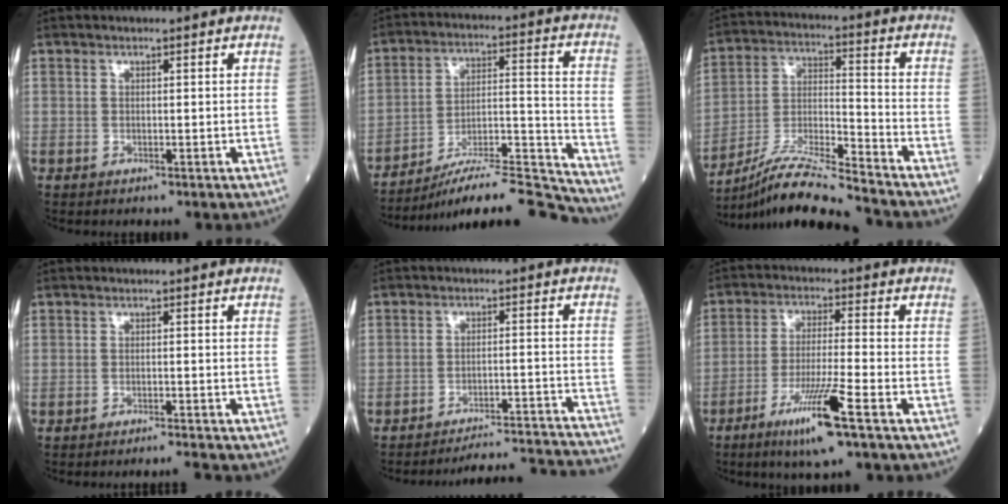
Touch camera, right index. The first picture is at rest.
{"total": 16.7, "force": [-15.9, -0.1, 5.3], "torque": [-0.082, 0.030, -0.255]}
{"total": 13.1, "force": [-12.0, -1.2, 5.1], "torque": [-0.096, -0.002, -0.218]}
{"total": 2.5, "force": [-2.3, -0.9, 0.4], "torque": [-0.005, -0.008, -0.031]}
{"total": 15.1, "force": [-15.0, -1.8, 1.3], "torque": [0.010, 0.004, -0.190]}
{"total": 9.6, "force": [-5.3, -0.6, 8.0], "torque": [-0.153, -0.022, -0.096]}